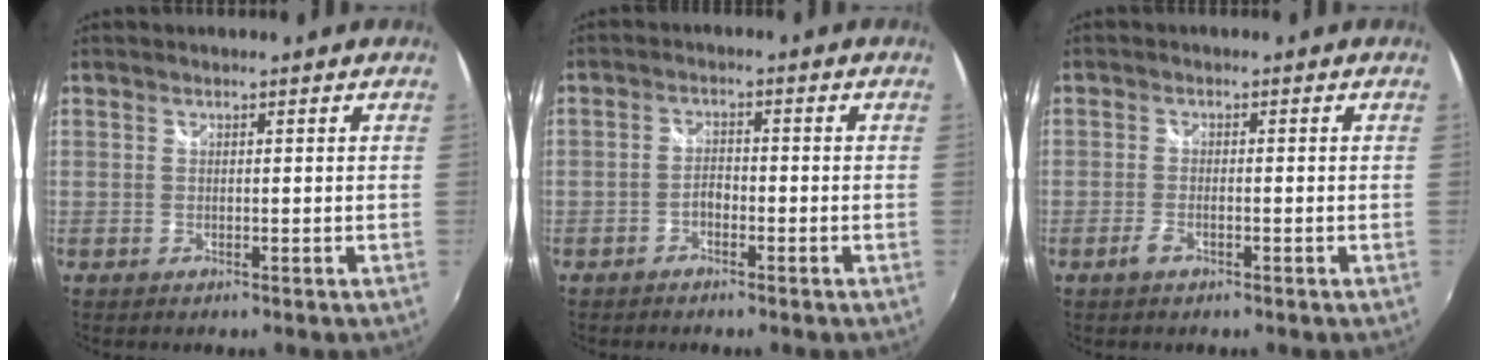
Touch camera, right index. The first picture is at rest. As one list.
[{"total": 2.2, "force": [-1.7, 1.0, 1.1], "torque": [-0.026, 0.006, -0.031]}, {"total": 2.2, "force": [-1.5, 0.7, 1.4], "torque": [-0.038, -0.002, -0.030]}]